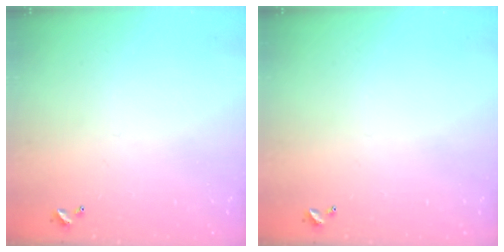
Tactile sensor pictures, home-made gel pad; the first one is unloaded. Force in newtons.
{"total": 0.0}